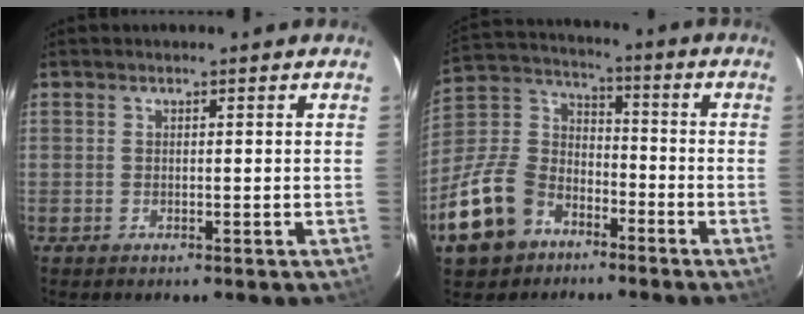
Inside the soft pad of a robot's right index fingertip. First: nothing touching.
{"total": 17.6, "force": [-9.8, 12.4, 7.7], "torque": [-0.202, 0.035, -0.159]}